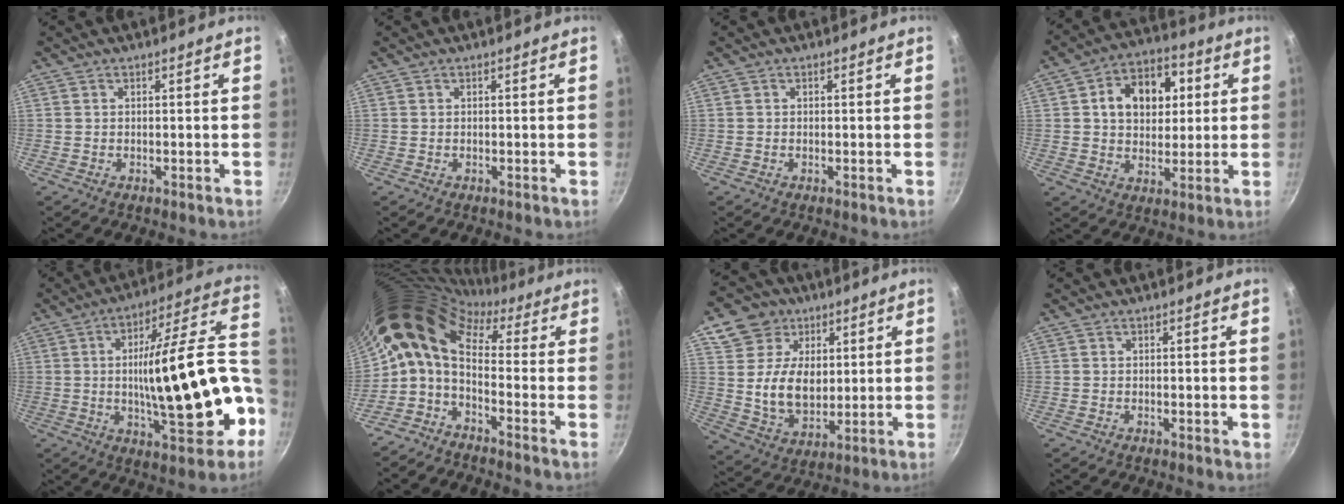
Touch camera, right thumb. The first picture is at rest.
{"total": 0.0}
{"total": 0.0}
{"total": 13.8, "force": [3.1, 10.1, 8.9], "torque": [-0.099, 0.011, 0.040]}
{"total": 25.5, "force": [-4.0, 8.5, 23.7], "torque": [-0.327, 0.044, -0.044]}
{"total": 13.1, "force": [1.0, 7.9, 10.4], "torque": [-0.207, 0.028, -0.006]}
{"total": 14.5, "force": [4.4, 11.7, 7.2], "torque": [-0.091, -0.017, 0.080]}
{"total": 1.0, "force": [-0.1, 0.4, 1.0], "torque": [-0.013, 0.001, -0.002]}